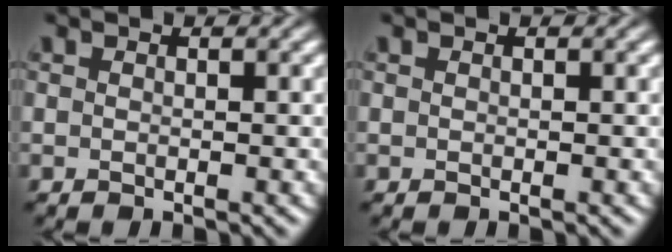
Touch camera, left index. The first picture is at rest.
{"total": 0.0}